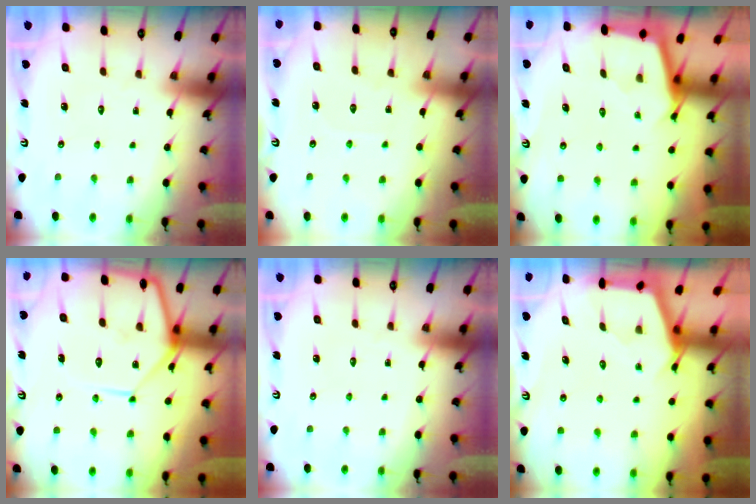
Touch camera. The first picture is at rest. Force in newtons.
{"total": 3.5, "press": 3.4, "slide": 0.5}
{"total": 2.5, "press": 2.5, "slide": 0.2}
{"total": 14.7, "press": 14.7, "slide": 1.1}
{"total": 0.0}
{"total": 2.9, "press": 2.9, "slide": 0.4}